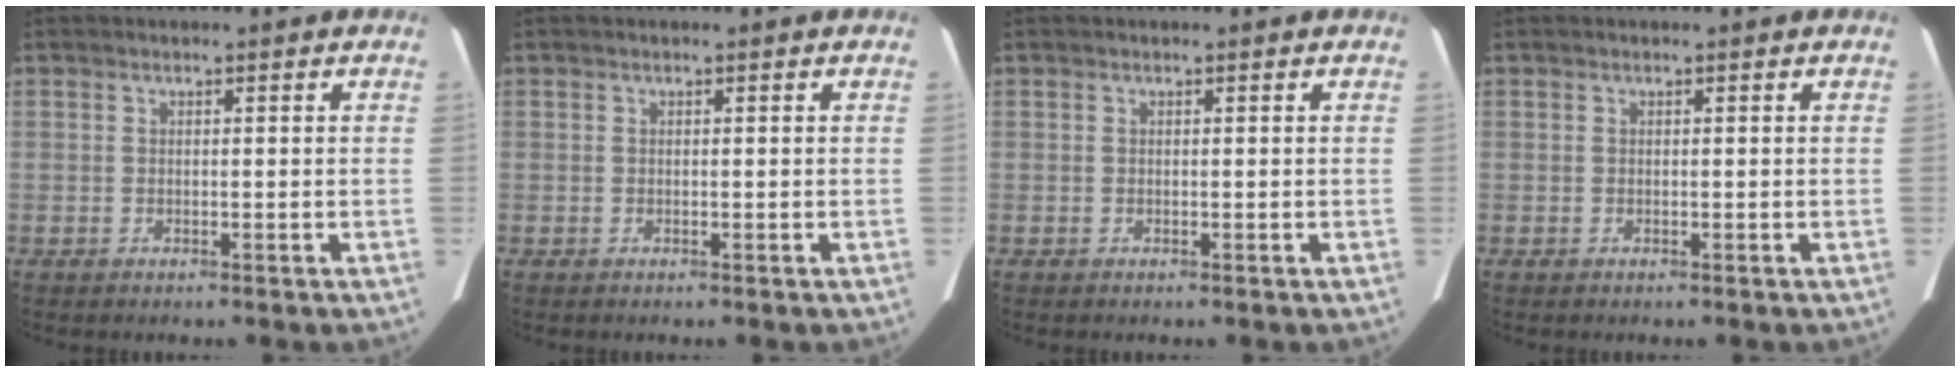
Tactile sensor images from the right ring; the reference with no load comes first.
{"total": 0.0}
{"total": 0.0}
{"total": 0.0}